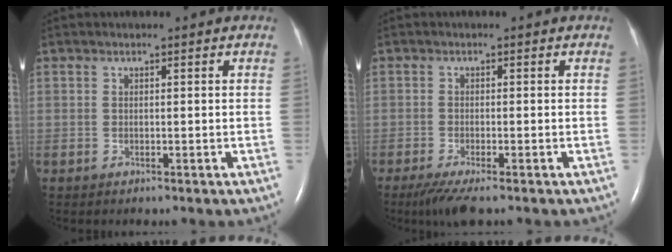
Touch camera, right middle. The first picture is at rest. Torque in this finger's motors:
{"motor_torque": [0.73, -0.68, 0.04, 0.07]}